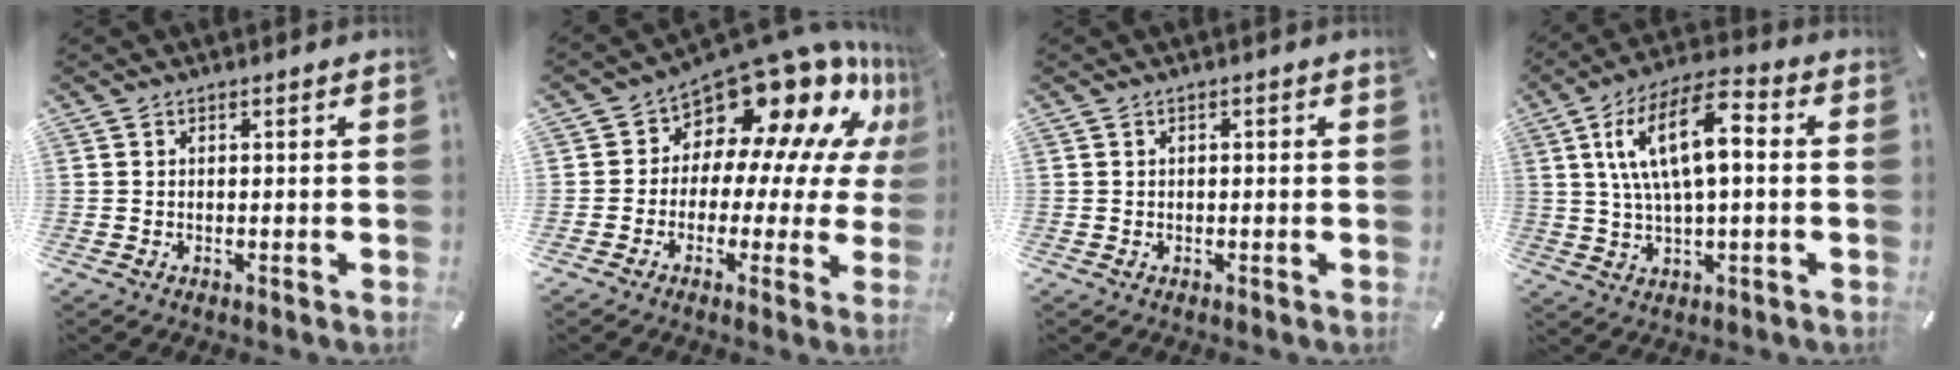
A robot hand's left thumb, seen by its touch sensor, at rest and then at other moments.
{"total": 15.5, "force": [11.8, 7.5, 6.9], "torque": [-0.104, -0.119, 0.198]}
{"total": 0.5, "force": [0.0, 0.1, 0.5], "torque": [-0.008, 0.000, 0.000]}
{"total": 14.0, "force": [2.9, 6.0, 12.3], "torque": [-0.245, 0.006, 0.048]}